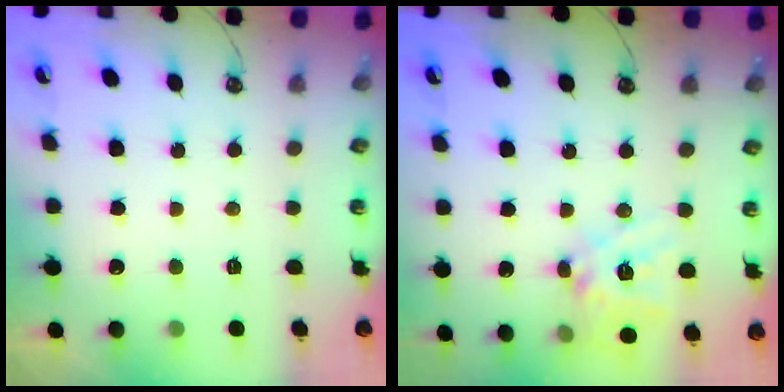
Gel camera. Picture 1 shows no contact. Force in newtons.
{"total": 14.7, "press": 14.6, "slide": 1.8}